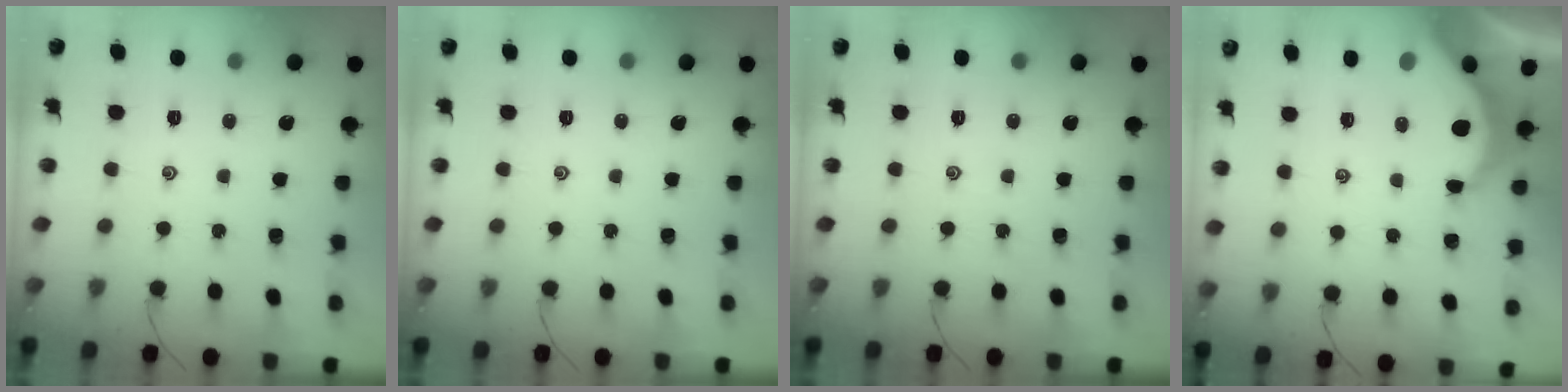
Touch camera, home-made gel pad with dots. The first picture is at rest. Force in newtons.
{"total": 0.0}
{"total": 0.0}
{"total": 5.1, "press": 5.1, "slide": 0.6}